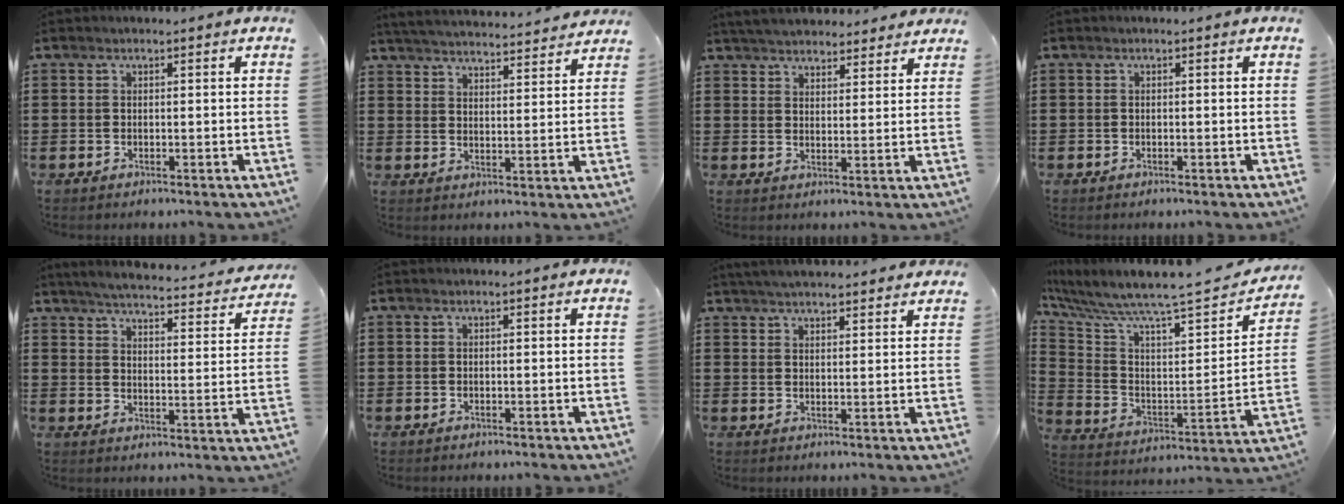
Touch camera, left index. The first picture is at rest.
{"total": 4.5, "force": [4.5, -0.3, 0.6], "torque": [-0.031, -0.031, 0.076]}
{"total": 4.6, "force": [4.5, 0.8, 0.7], "torque": [-0.030, -0.013, 0.083]}
{"total": 0.0}
{"total": 4.3, "force": [4.0, -0.2, 1.4], "torque": [-0.049, -0.034, 0.064]}
{"total": 0.0}
{"total": 3.5, "force": [3.4, 0.1, 0.7], "torque": [-0.024, -0.007, 0.063]}
{"total": 6.9, "force": [6.0, 0.6, 3.4], "torque": [-0.100, -0.062, 0.094]}